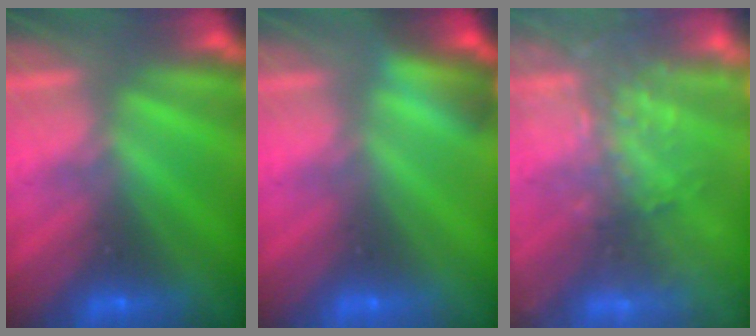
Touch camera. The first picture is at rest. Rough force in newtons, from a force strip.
{"total": 2.7}
{"total": 6.5}